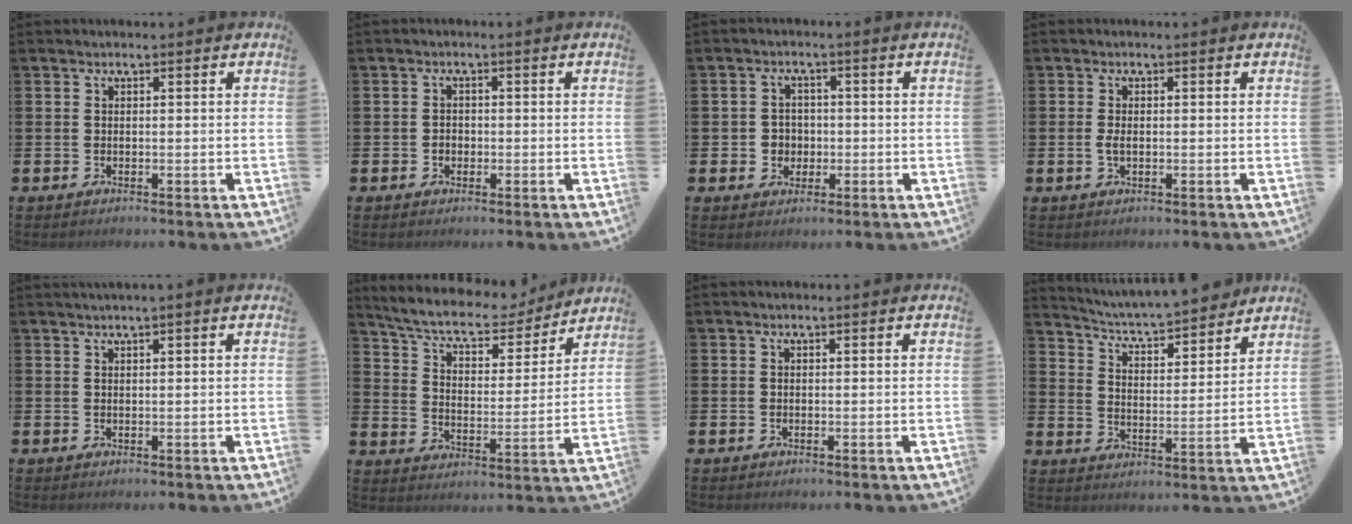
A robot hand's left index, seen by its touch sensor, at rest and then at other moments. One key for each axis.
{"total": 1.3, "fx": -0.4, "fy": 1.1, "fz": 0.4, "tx": -0.009, "ty": 0.007, "tz": -0.010}
{"total": 2.9, "fx": -0.4, "fy": 2.8, "fz": 0.4, "tx": -0.012, "ty": 0.006, "tz": -0.014}
{"total": 1.5, "fx": -0.1, "fy": 0.7, "fz": 1.3, "tx": -0.026, "ty": 0.003, "tz": -0.004}
{"total": 1.0, "fx": 0.7, "fy": -0.3, "fz": 0.6, "tx": -0.016, "ty": 0.003, "tz": 0.013}
{"total": 8.1, "fx": 7.3, "fy": 2.2, "fz": 2.6, "tx": -0.080, "ty": -0.051, "tz": 0.124}
{"total": 0.0}
{"total": 5.8, "fx": 5.7, "fy": 0.5, "fz": 1.0, "tx": -0.052, "ty": -0.047, "tz": 0.095}